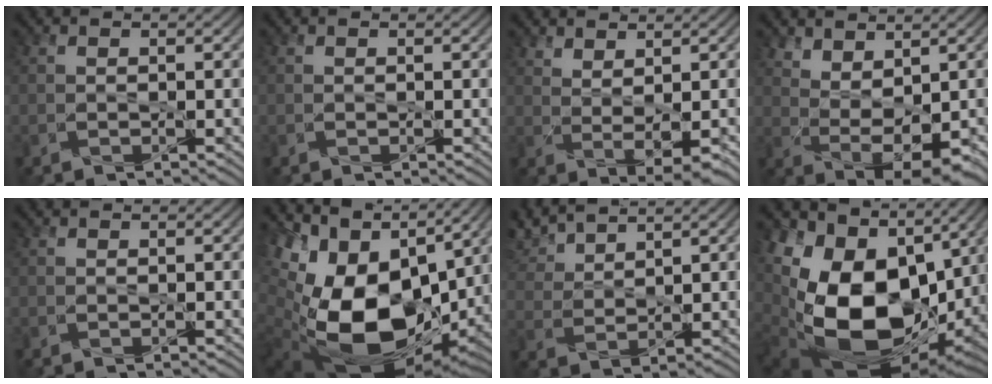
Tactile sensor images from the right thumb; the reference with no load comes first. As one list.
[{"total": 0.0}, {"total": 3.6, "force": [1.8, 1.3, 2.9], "torque": [-0.061, -0.004, 0.040]}, {"total": 6.4, "force": [2.7, 3.4, 4.7], "torque": [-0.091, -0.004, 0.058]}, {"total": 0.0}, {"total": 18.5, "force": [0.1, 12.1, 14.0], "torque": [-0.303, -0.034, 0.013]}, {"total": 5.5, "force": [4.4, 1.5, 3.0], "torque": [-0.078, 0.014, 0.095]}, {"total": 19.0, "force": [1.3, 13.5, 13.4], "torque": [-0.302, -0.032, 0.044]}]